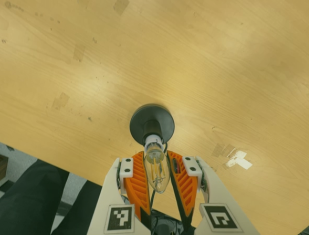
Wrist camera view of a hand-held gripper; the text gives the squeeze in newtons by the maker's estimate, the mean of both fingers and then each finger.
{"total": 13.1, "left": 12.9, "right": 13.3}